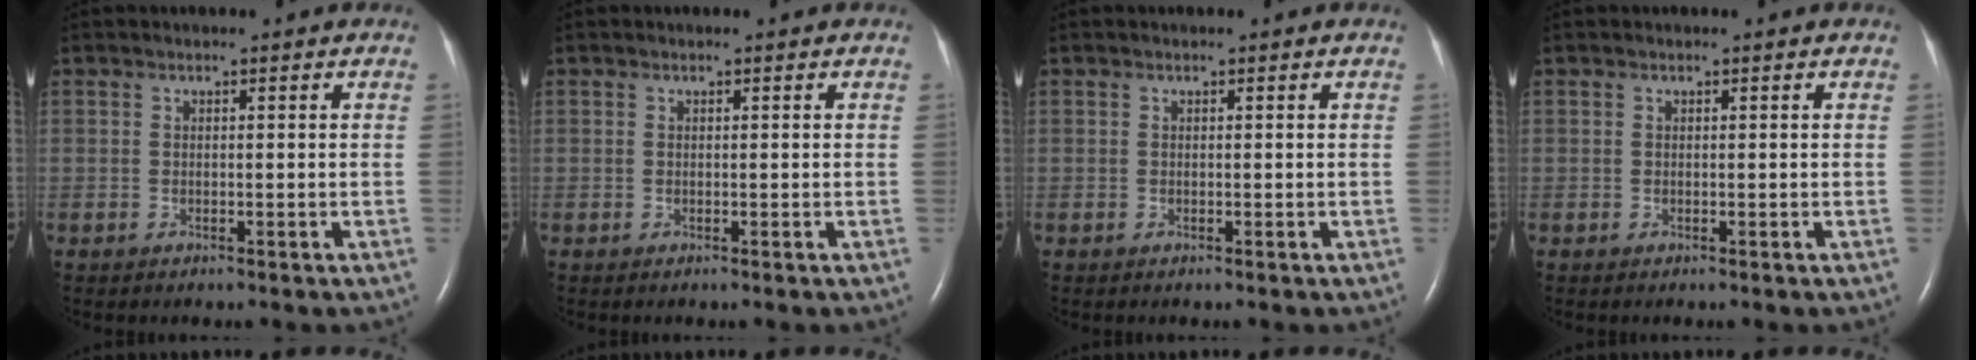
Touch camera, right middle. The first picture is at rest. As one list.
[{"total": 0.0}, {"total": 0.0}, {"total": 0.0}]